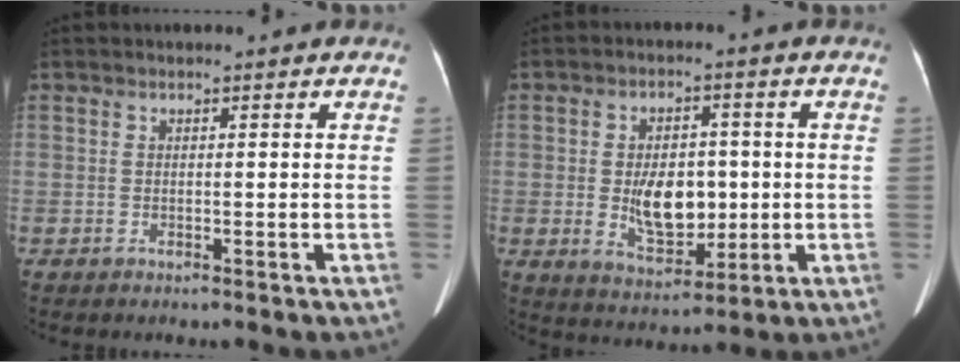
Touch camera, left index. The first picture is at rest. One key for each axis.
{"total": 8.5, "fx": -0.7, "fy": 4.9, "fz": 7.0, "tx": -0.128, "ty": -0.002, "tz": -0.002}